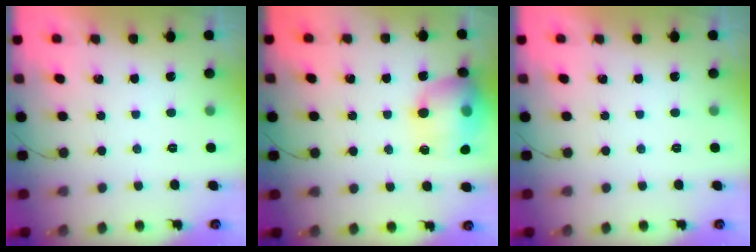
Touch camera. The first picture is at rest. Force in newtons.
{"total": 16.2, "press": 16.0, "slide": 2.4}
{"total": 0.0}